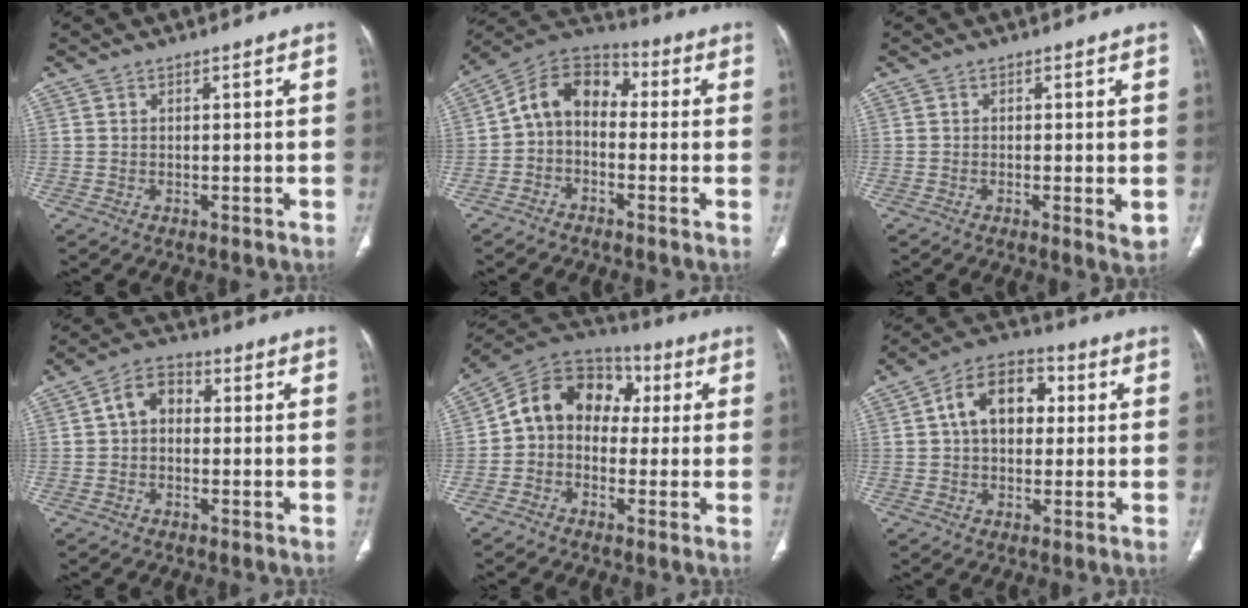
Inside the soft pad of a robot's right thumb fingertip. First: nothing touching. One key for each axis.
{"total": 10.2, "fx": -0.8, "fy": 7.4, "fz": 6.9, "tx": -0.097, "ty": 0.048, "tz": -0.033}
{"total": 3.3, "fx": -0.5, "fy": 0.9, "fz": 3.1, "tx": -0.048, "ty": -0.011, "tz": -0.011}
{"total": 6.4, "fx": 0.3, "fy": 4.8, "fz": 4.2, "tx": -0.056, "ty": 0.020, "tz": -0.007}
{"total": 13.5, "fx": 1.2, "fy": 10.6, "fz": 8.3, "tx": -0.101, "ty": 0.048, "tz": 0.003}
{"total": 12.0, "fx": 1.9, "fy": 8.2, "fz": 8.6, "tx": -0.118, "ty": 0.025, "tz": 0.021}